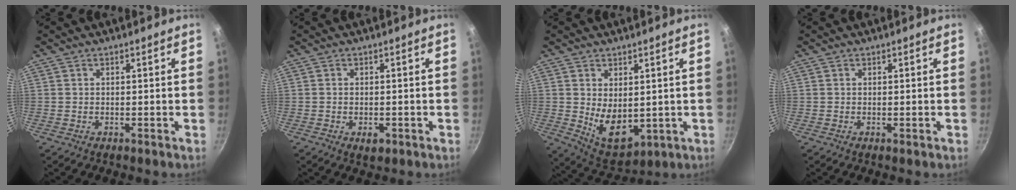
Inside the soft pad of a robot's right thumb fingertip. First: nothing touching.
{"total": 2.4, "force": [-0.9, 1.4, 1.6], "torque": [-0.025, 0.000, -0.012]}
{"total": 9.4, "force": [0.6, 6.0, 7.2], "torque": [-0.093, -0.024, 0.035]}
{"total": 0.0}